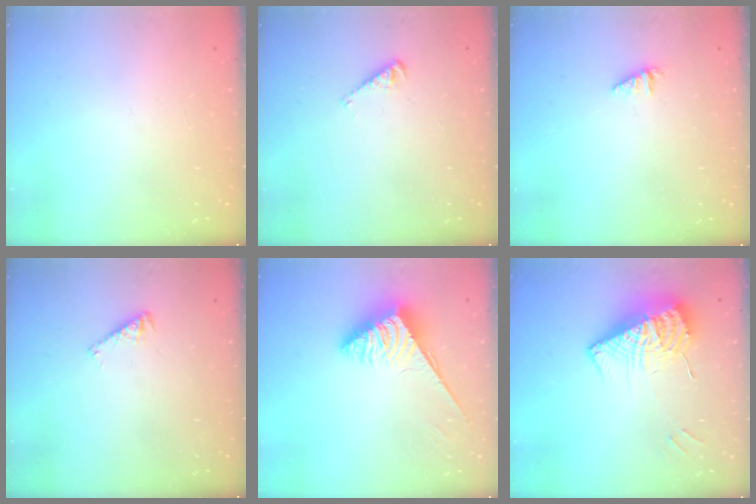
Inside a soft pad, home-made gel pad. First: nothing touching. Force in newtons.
{"total": 2.5, "press": 2.5, "slide": 0.1}
{"total": 1.2, "press": 1.2, "slide": 0.2}
{"total": 3.5, "press": 3.4, "slide": 0.4}
{"total": 3.8, "press": 3.7, "slide": 0.6}
{"total": 13.2, "press": 13.1, "slide": 1.9}